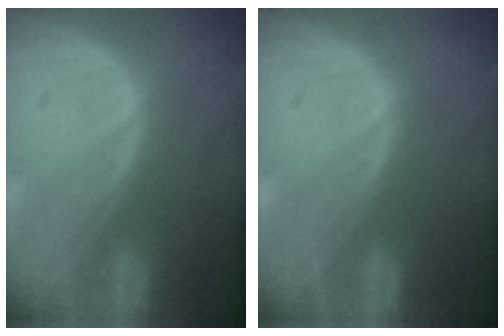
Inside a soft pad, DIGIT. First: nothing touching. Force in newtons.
{"total": 0.0}